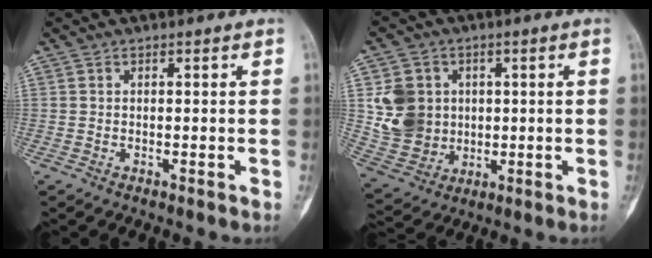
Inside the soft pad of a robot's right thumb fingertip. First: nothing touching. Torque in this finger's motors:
{"motor_torque": [0.38, 0.39, 0.96, 0.44, 0.07]}